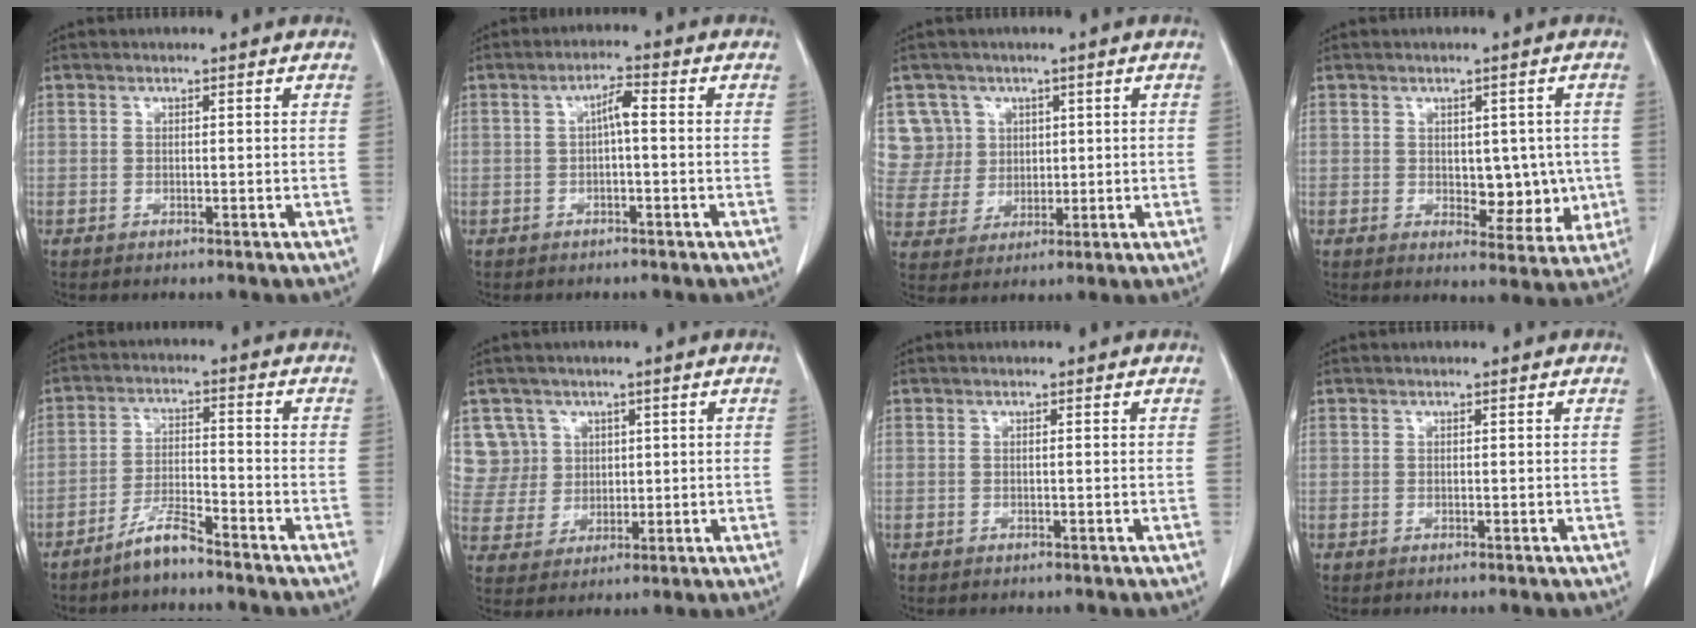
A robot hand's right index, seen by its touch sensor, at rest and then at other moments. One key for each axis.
{"total": 2.9, "fx": 0.0, "fy": 0.5, "fz": 2.8, "tx": -0.049, "ty": 0.009, "tz": 0.000}
{"total": 8.2, "fx": 3.3, "fy": 7.5, "fz": 0.0, "tx": 0.002, "ty": 0.027, "tz": 0.080}
{"total": 6.6, "fx": -0.1, "fy": 3.9, "fz": 5.3, "tx": -0.048, "ty": 0.003, "tz": 0.012}
{"total": 5.1, "fx": -4.4, "fy": 0.5, "fz": 2.5, "tx": -0.051, "ty": -0.004, "tz": -0.087}
{"total": 7.5, "fx": 3.2, "fy": 6.8, "fz": -0.2, "tx": 0.008, "ty": 0.023, "tz": 0.076}
{"total": 0.0}
{"total": 0.0}